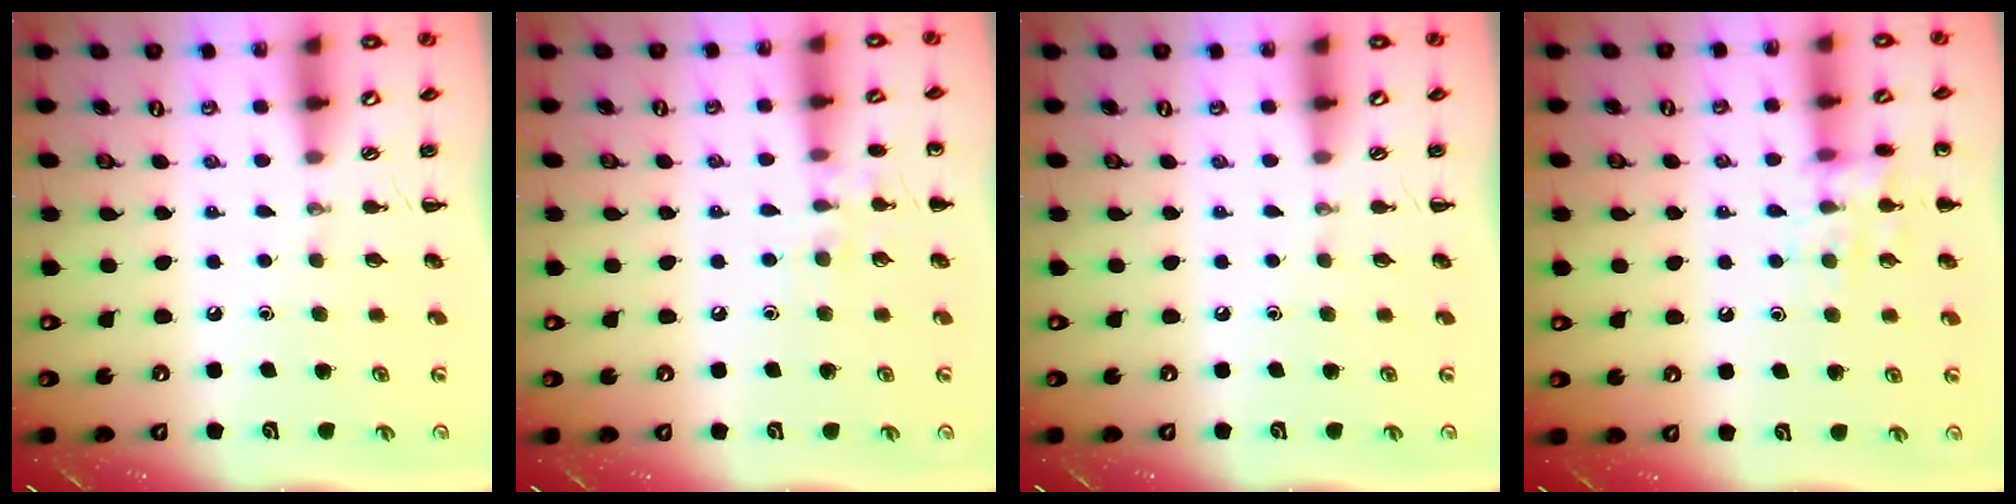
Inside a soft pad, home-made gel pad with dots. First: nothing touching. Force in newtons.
{"total": 7.6, "press": 7.4, "slide": 1.7}
{"total": 0.0}
{"total": 11.2, "press": 11.2, "slide": 0.8}